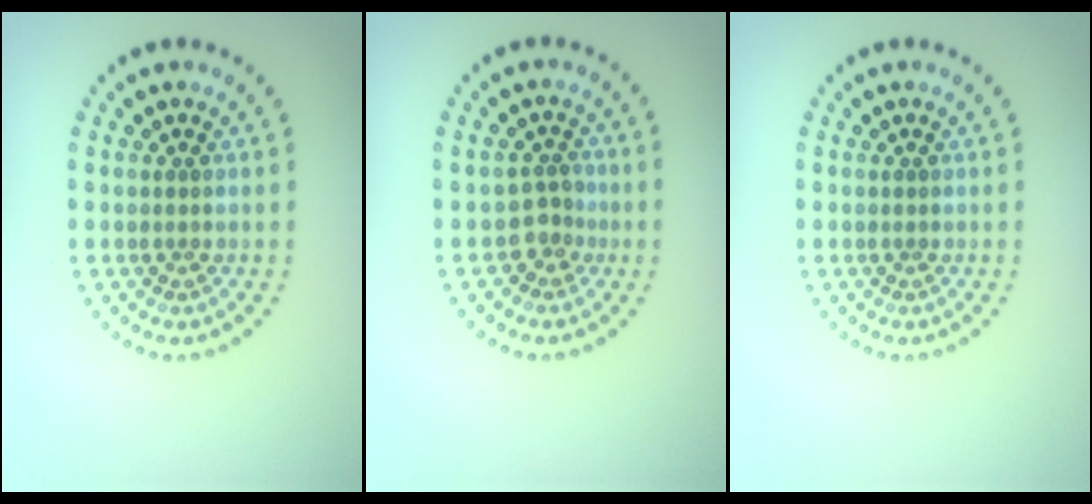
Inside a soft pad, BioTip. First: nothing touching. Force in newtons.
{"total": 2.0, "press": 1.3, "slide": 1.5}
{"total": 0.0}